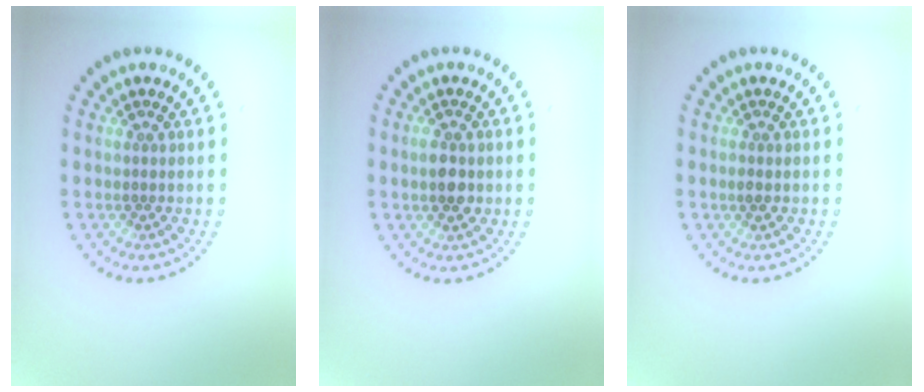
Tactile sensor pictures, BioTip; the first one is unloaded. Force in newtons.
{"total": 2.5, "press": 2.5, "slide": 0.1}
{"total": 0.7, "press": 0.7, "slide": 0.0}